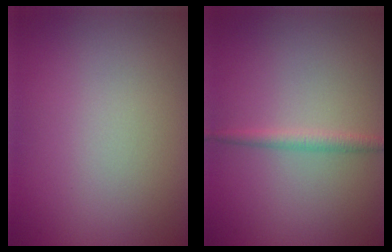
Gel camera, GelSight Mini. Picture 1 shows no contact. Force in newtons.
{"total": 1.5, "press": 1.5, "slide": 0.1}